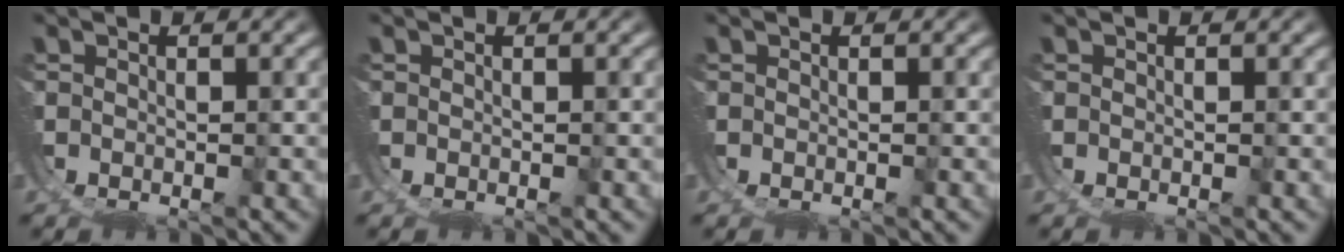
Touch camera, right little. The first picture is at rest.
{"total": 0.0}
{"total": 0.0}
{"total": 0.0}